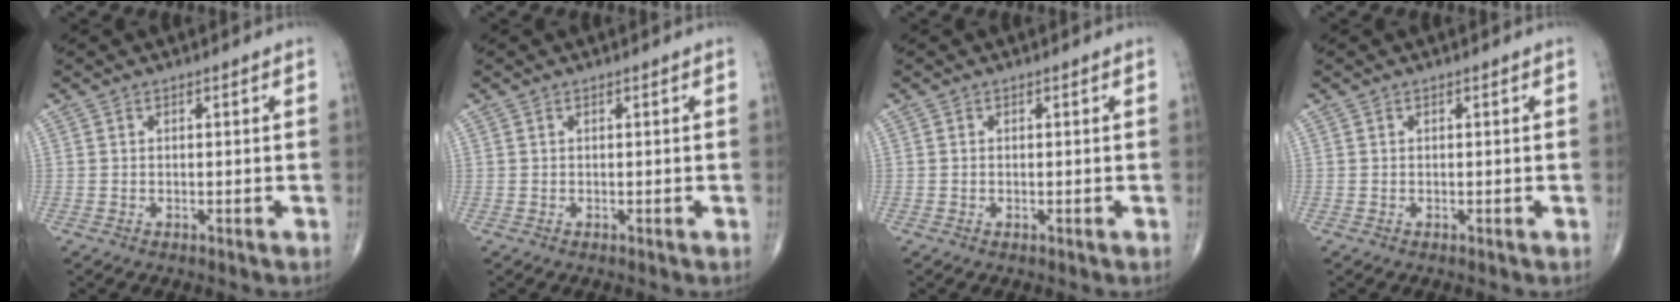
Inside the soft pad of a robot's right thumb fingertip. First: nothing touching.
{"total": 0.0}
{"total": 0.0}
{"total": 0.0}